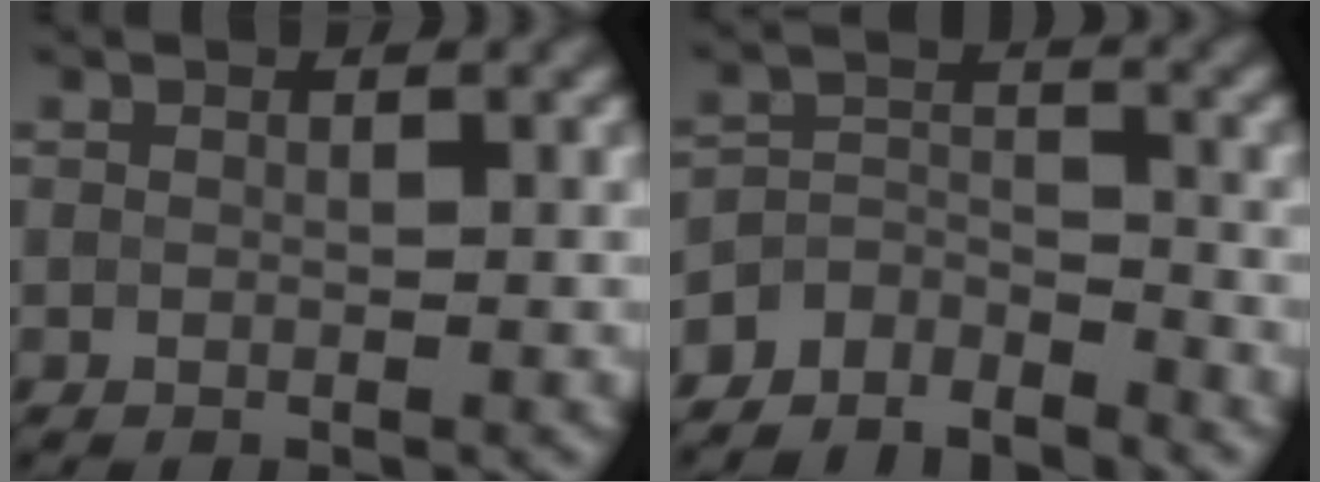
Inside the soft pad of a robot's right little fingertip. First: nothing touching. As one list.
[{"total": 4.2, "force": [-3.8, 1.6, 0.6], "torque": [-0.002, 0.001, -0.078]}]